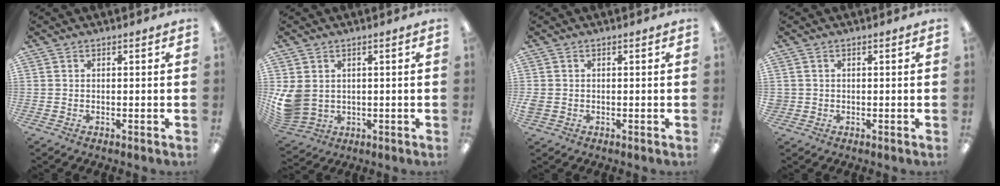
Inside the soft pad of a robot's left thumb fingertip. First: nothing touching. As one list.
[{"total": 7.5, "force": [1.2, 6.3, 4.0], "torque": [-0.095, -0.004, 0.027]}, {"total": 1.8, "force": [-0.1, 1.6, 0.8], "torque": [-0.013, 0.004, -0.002]}, {"total": 1.2, "force": [0.4, 1.2, 0.1], "torque": [-0.004, 0.003, 0.007]}]